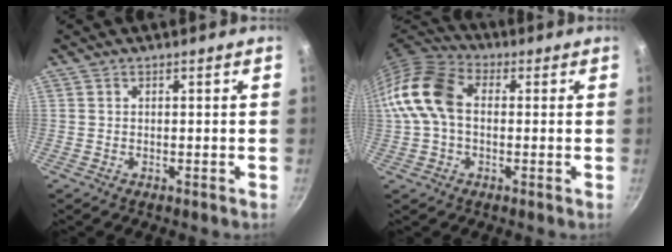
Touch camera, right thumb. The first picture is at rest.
{"total": 12.8, "force": [0.7, 8.6, 9.4], "torque": [-0.171, 0.031, -0.006]}